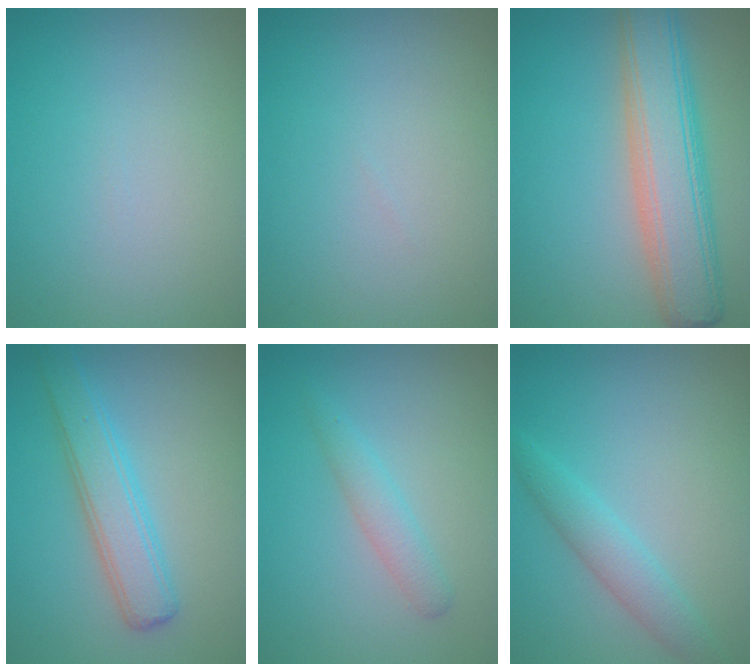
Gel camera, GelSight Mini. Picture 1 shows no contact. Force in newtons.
{"total": 0.0}
{"total": 7.7, "press": 7.7, "slide": 0.4}
{"total": 3.9, "press": 3.9, "slide": 0.1}
{"total": 1.9, "press": 1.9, "slide": 0.1}
{"total": 2.6, "press": 2.6, "slide": 0.0}